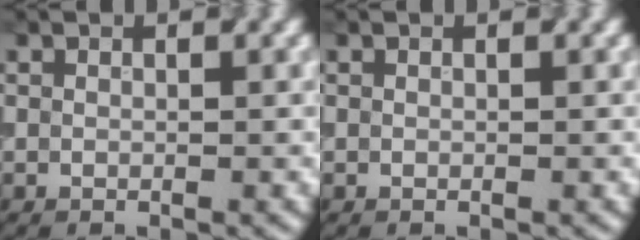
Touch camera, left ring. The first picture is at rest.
{"total": 0.0}